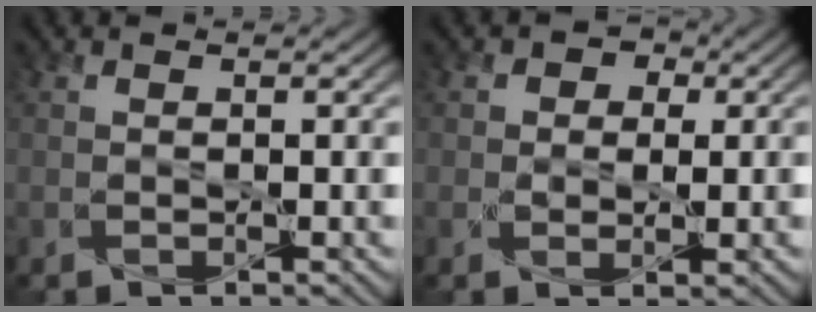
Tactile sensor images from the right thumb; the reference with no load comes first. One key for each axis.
{"total": 4.0, "fx": 1.0, "fy": 3.2, "fz": 2.1, "tx": -0.026, "ty": -0.001, "tz": 0.006}